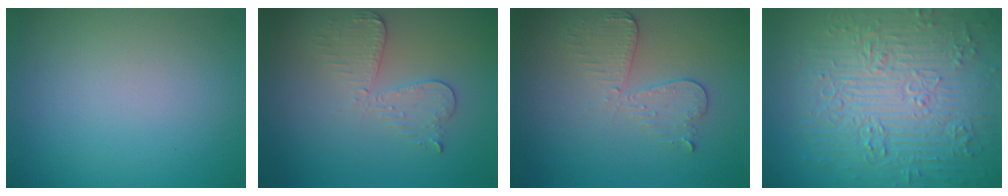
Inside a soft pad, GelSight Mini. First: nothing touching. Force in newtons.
{"total": 2.9, "press": 2.7, "slide": 1.2}
{"total": 2.9, "press": 2.6, "slide": 1.4}
{"total": 11.0, "press": 7.3, "slide": 8.2}